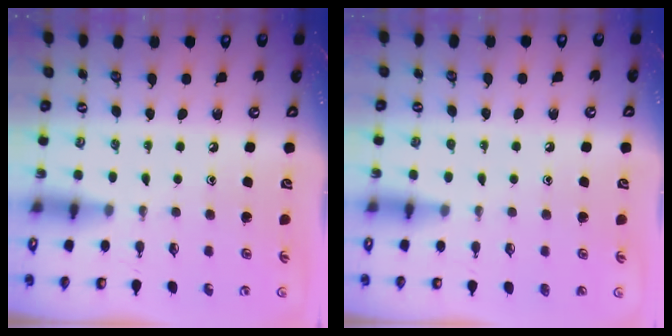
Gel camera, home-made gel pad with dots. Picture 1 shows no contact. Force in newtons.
{"total": 1.1, "press": 1.1, "slide": 0.3}